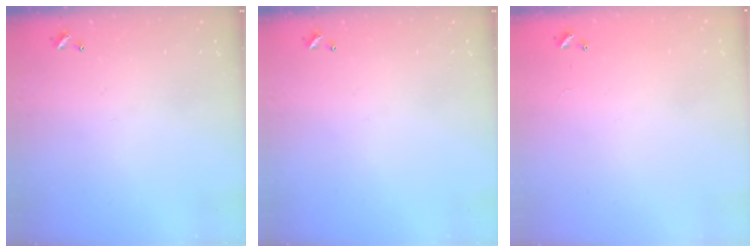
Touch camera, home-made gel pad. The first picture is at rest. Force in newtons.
{"total": 0.0}
{"total": 10.0, "press": 10.0, "slide": 0.3}